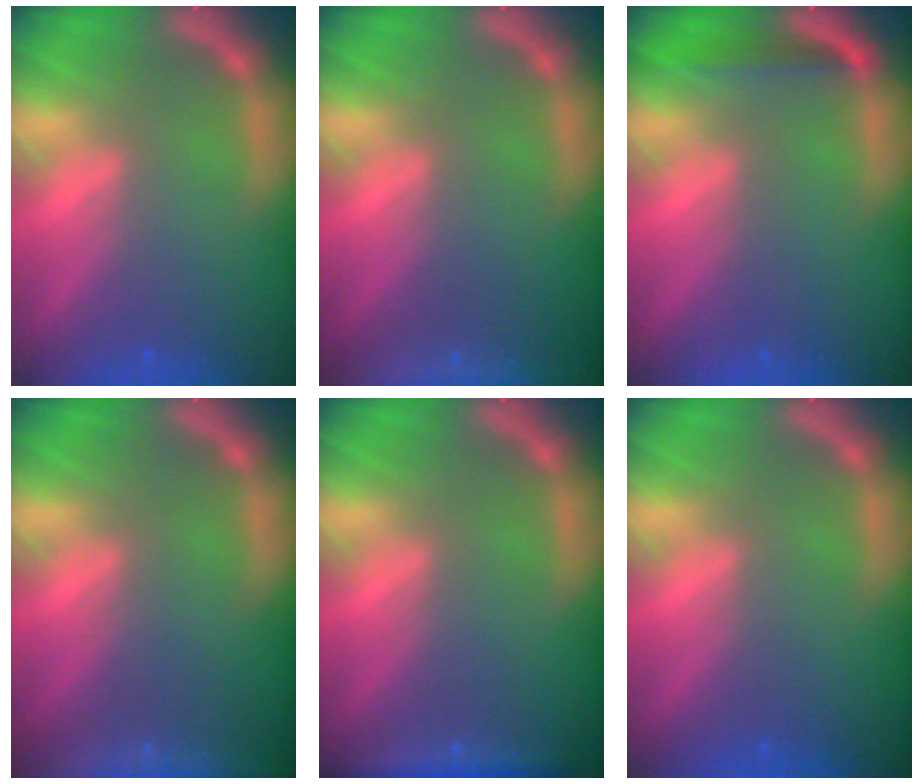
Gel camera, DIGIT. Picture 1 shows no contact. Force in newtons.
{"total": 9.5}
{"total": 2.5}
{"total": 8.5}
{"total": 3.0}
{"total": 0.0}